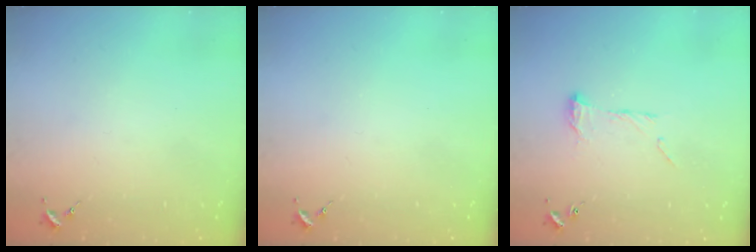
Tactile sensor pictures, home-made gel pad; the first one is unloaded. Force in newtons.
{"total": 0.0}
{"total": 8.9, "press": 8.9, "slide": 0.1}